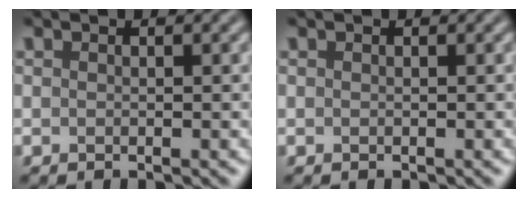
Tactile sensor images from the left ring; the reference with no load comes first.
{"total": 0.0}